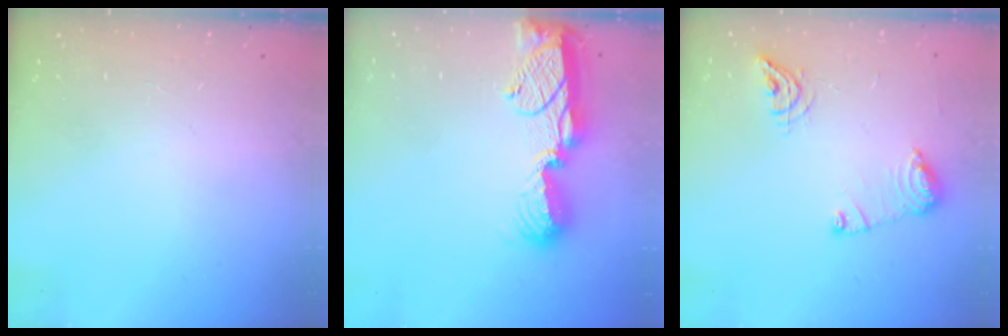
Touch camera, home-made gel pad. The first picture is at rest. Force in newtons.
{"total": 11.4, "press": 11.3, "slide": 1.5}
{"total": 10.7, "press": 10.6, "slide": 1.1}